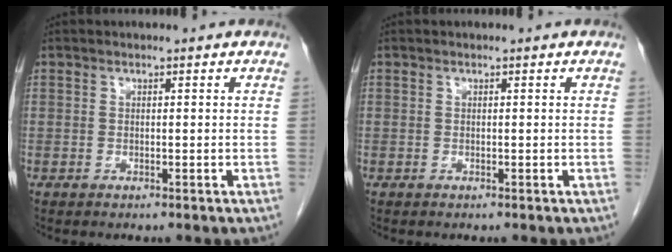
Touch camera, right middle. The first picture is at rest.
{"total": 0.0}